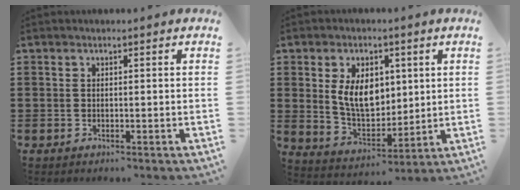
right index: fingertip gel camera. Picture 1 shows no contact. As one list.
[{"total": 8.5, "force": [1.9, 5.4, 6.2], "torque": [-0.125, 0.009, 0.031]}]